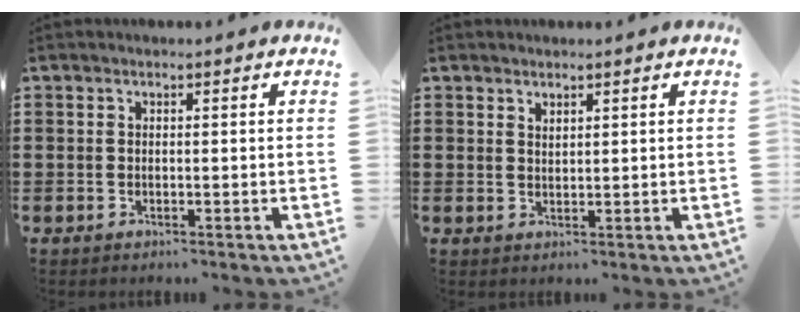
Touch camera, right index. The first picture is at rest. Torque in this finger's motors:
{"motor_torque": [-0.33, 0.15, -0.06, -0.01]}